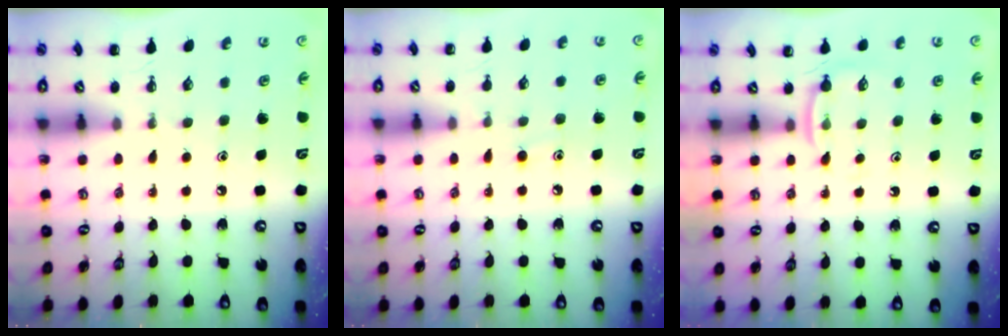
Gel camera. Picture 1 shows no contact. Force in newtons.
{"total": 6.0, "press": 5.6, "slide": 2.3}
{"total": 4.6, "press": 4.4, "slide": 1.3}